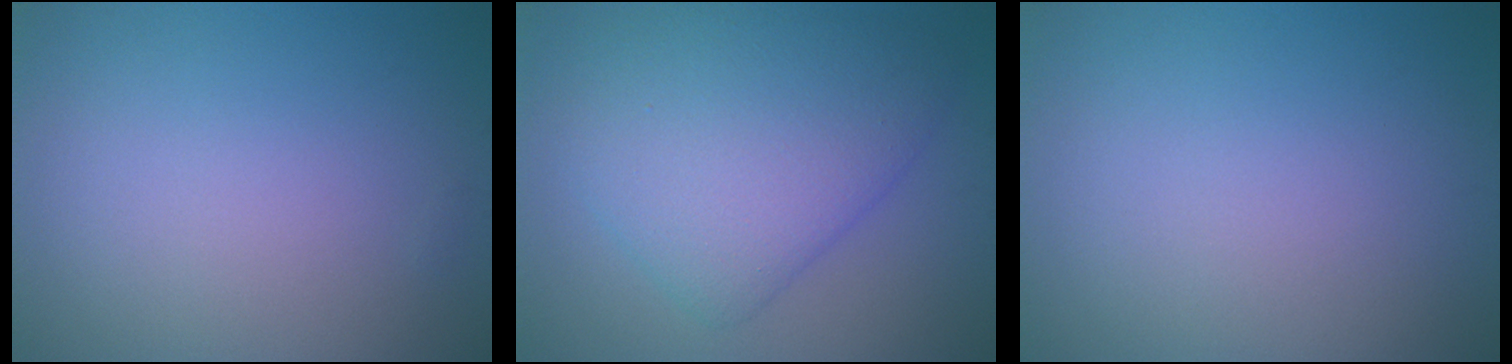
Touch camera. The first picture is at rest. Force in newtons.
{"total": 7.5, "press": 7.5, "slide": 0.1}
{"total": 0.0}